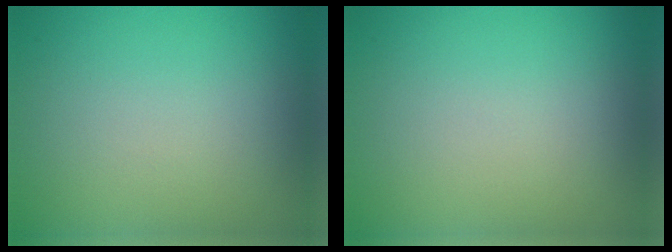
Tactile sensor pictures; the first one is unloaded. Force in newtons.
{"total": 0.0}